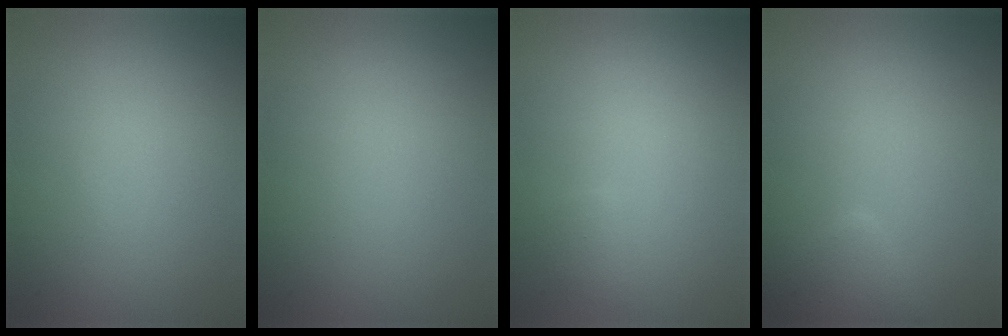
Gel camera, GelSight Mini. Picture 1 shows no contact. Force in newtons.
{"total": 0.0}
{"total": 0.7, "press": 0.7, "slide": 0.1}
{"total": 2.1, "press": 2.1, "slide": 0.1}